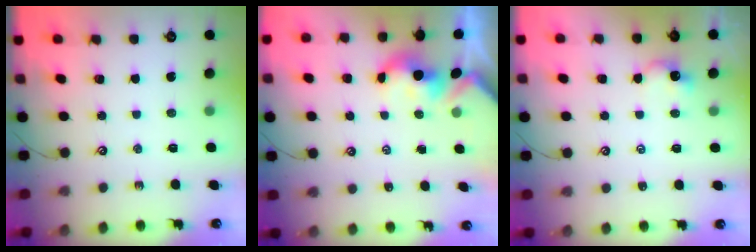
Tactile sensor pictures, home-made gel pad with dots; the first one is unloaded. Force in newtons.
{"total": 1.6, "press": 1.6, "slide": 0.2}
{"total": 0.0}